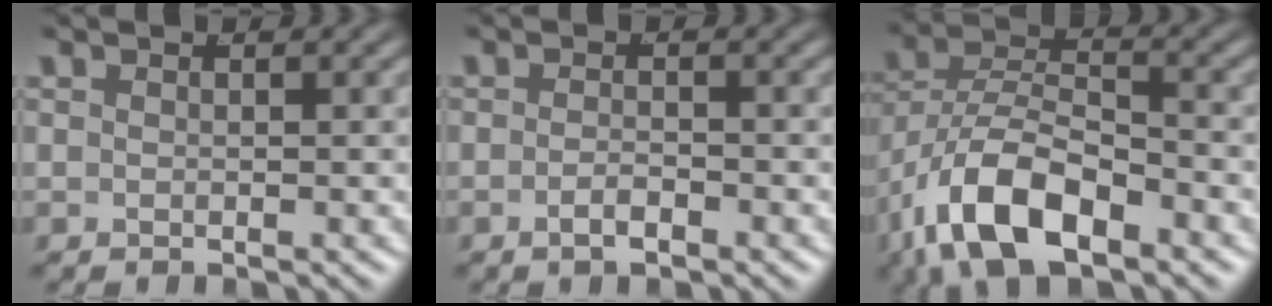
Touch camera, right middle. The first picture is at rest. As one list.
[{"total": 1.6, "force": [-1.4, 0.1, 0.9], "torque": [-0.016, -0.003, -0.025]}, {"total": 7.6, "force": [-2.9, 4.5, 5.5], "torque": [-0.121, -0.031, -0.035]}]